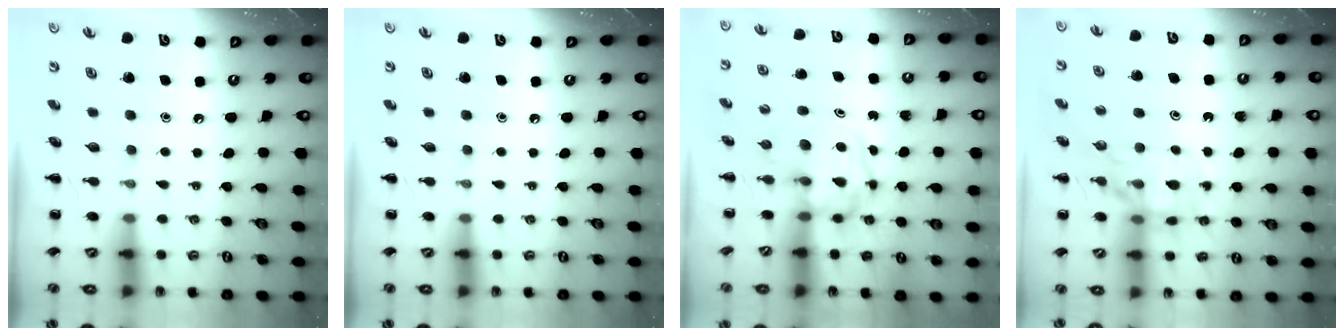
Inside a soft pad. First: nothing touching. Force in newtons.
{"total": 0.0}
{"total": 3.8, "press": 3.7, "slide": 0.4}
{"total": 10.5, "press": 10.1, "slide": 2.8}